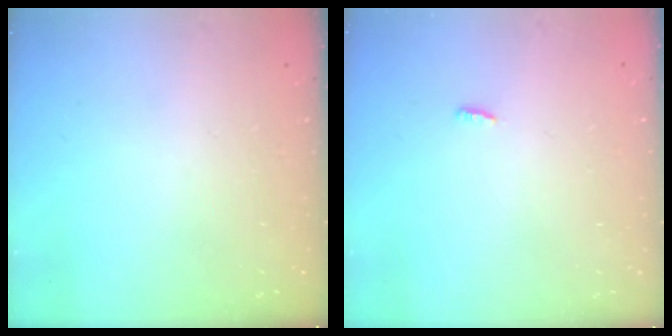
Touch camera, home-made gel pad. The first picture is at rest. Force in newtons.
{"total": 2.8, "press": 2.7, "slide": 0.8}